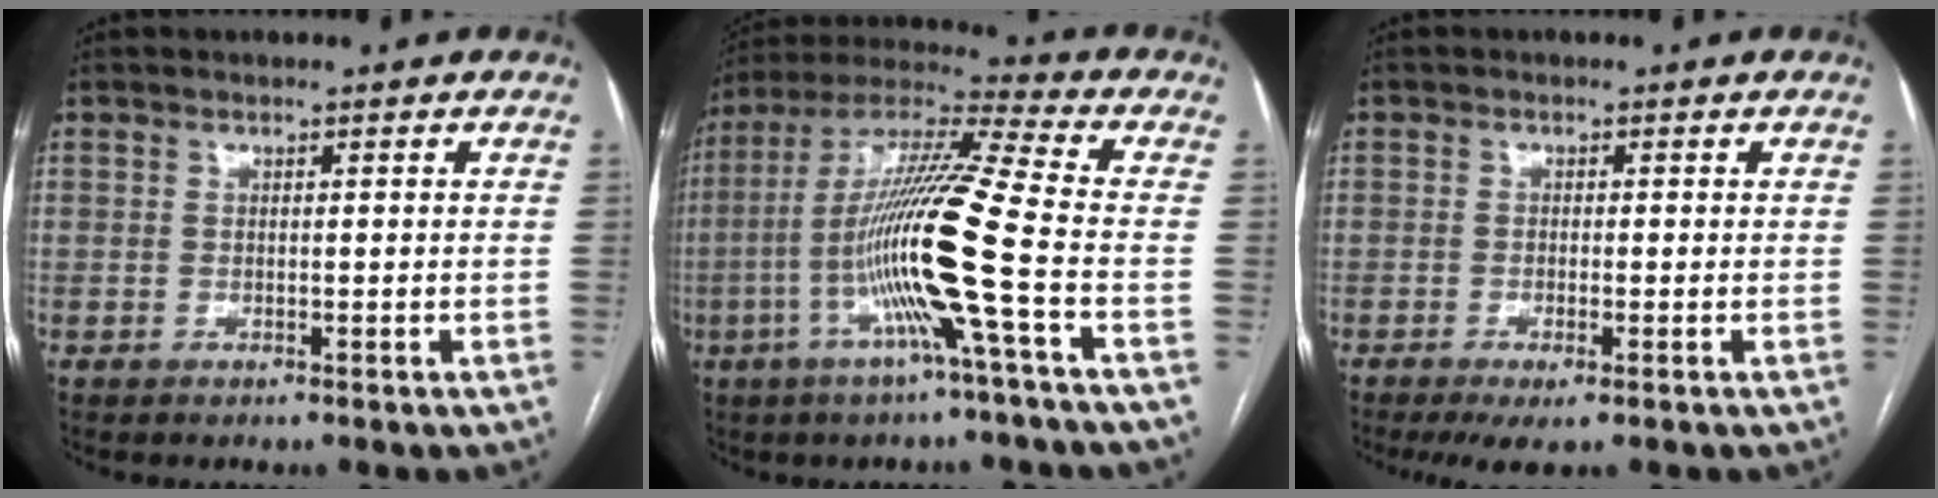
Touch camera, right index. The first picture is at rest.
{"total": 17.0, "force": [-4.6, -1.5, 16.3], "torque": [-0.316, -0.003, -0.101]}
{"total": 3.6, "force": [-1.8, 0.6, 3.1], "torque": [-0.056, -0.011, -0.029]}